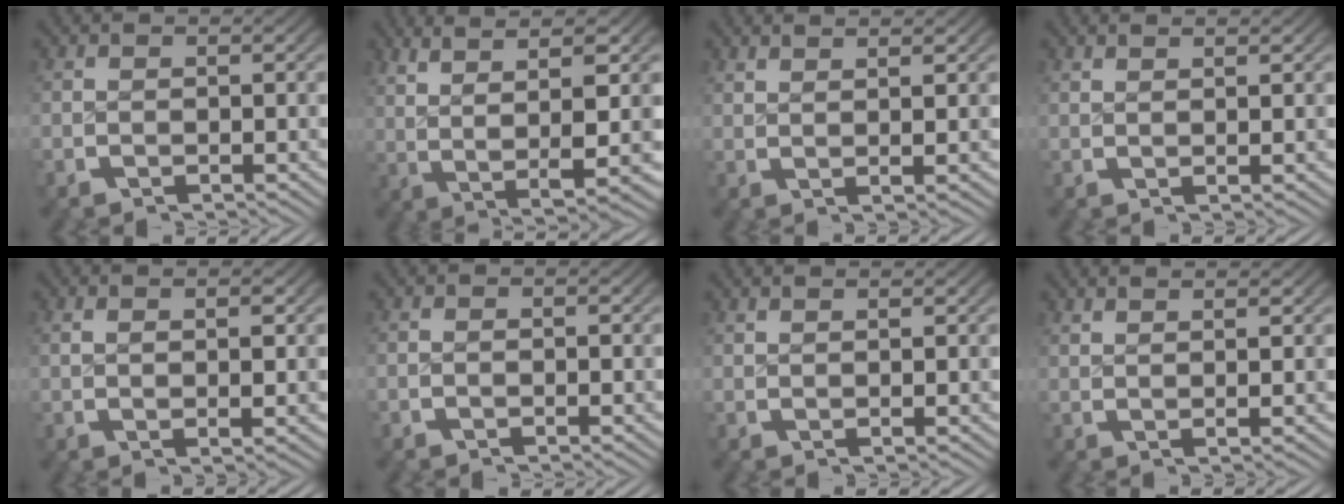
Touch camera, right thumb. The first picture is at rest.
{"total": 11.8, "force": [2.5, 5.3, 10.3], "torque": [-0.167, -0.004, 0.048]}
{"total": 2.5, "force": [1.8, -0.1, 1.7], "torque": [-0.021, 0.002, 0.035]}
{"total": 1.5, "force": [1.2, -0.3, 0.9], "torque": [-0.012, 0.001, 0.025]}
{"total": 2.5, "force": [0.5, 0.5, 2.4], "torque": [-0.031, 0.001, 0.012]}
{"total": 0.7, "force": [-0.4, 0.4, 0.5], "torque": [-0.007, -0.001, -0.009]}
{"total": 1.2, "force": [0.9, -0.3, 0.7], "torque": [-0.010, 0.001, 0.019]}
{"total": 2.2, "force": [1.6, -0.2, 1.5], "torque": [-0.020, 0.001, 0.031]}